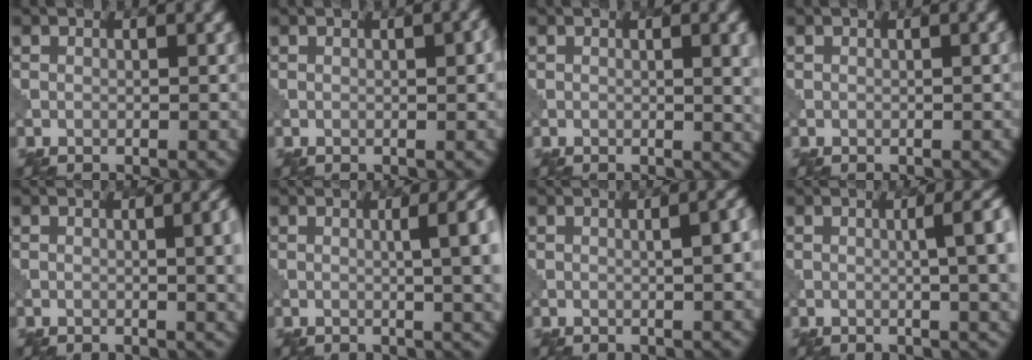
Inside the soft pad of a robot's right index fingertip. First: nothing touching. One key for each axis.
{"total": 1.9, "fx": 0.3, "fy": 0.4, "fz": 1.9, "tx": -0.025, "ty": 0.003, "tz": 0.004}
{"total": 3.7, "fx": 0.6, "fy": 1.2, "fz": 3.5, "tx": -0.035, "ty": 0.005, "tz": 0.007}
{"total": 0.5, "fx": 0.0, "fy": 0.1, "fz": 0.5, "tx": -0.004, "ty": 0.004, "tz": -0.001}
{"total": 5.7, "fx": 0.3, "fy": 2.4, "fz": 5.2, "tx": -0.034, "ty": 0.005, "tz": 0.007}
{"total": 8.0, "fx": 0.7, "fy": 3.1, "fz": 7.4, "tx": -0.048, "ty": 0.014, "tz": 0.008}
{"total": 4.7, "fx": 0.3, "fy": 1.7, "fz": 4.4, "tx": -0.038, "ty": 0.014, "tz": 0.004}
{"total": 8.0, "fx": 0.5, "fy": 3.1, "fz": 7.4, "tx": -0.047, "ty": 0.018, "tz": 0.006}